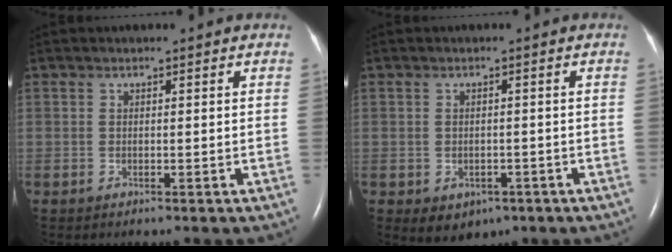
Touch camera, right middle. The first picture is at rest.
{"total": 4.1, "force": [-1.8, 3.2, 1.8], "torque": [-0.023, 0.001, -0.007]}